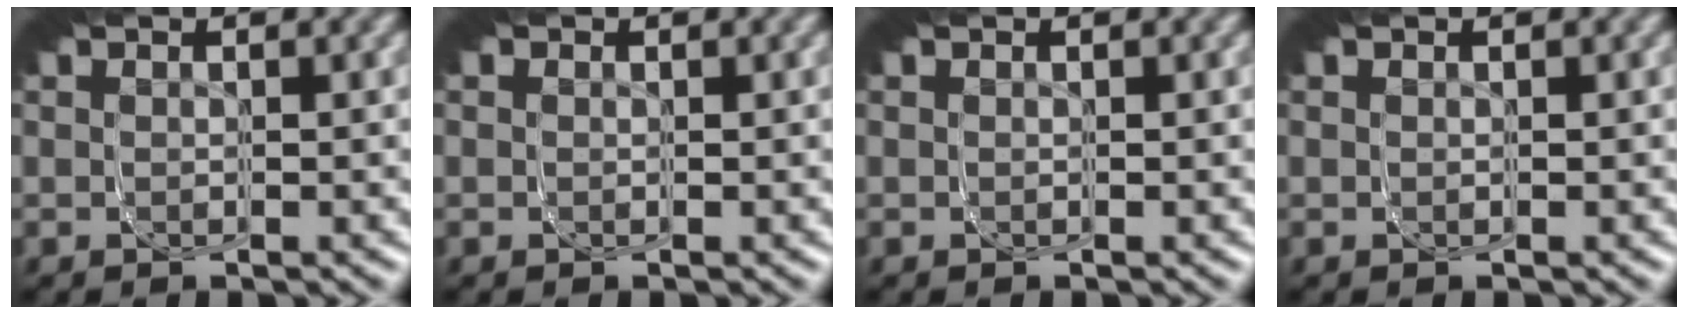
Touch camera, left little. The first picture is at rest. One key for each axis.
{"total": 0.6, "fx": 0.1, "fy": 0.6, "fz": 0.2, "tx": -0.003, "ty": -0.001, "tz": 0.001}
{"total": 0.0}
{"total": 0.0}